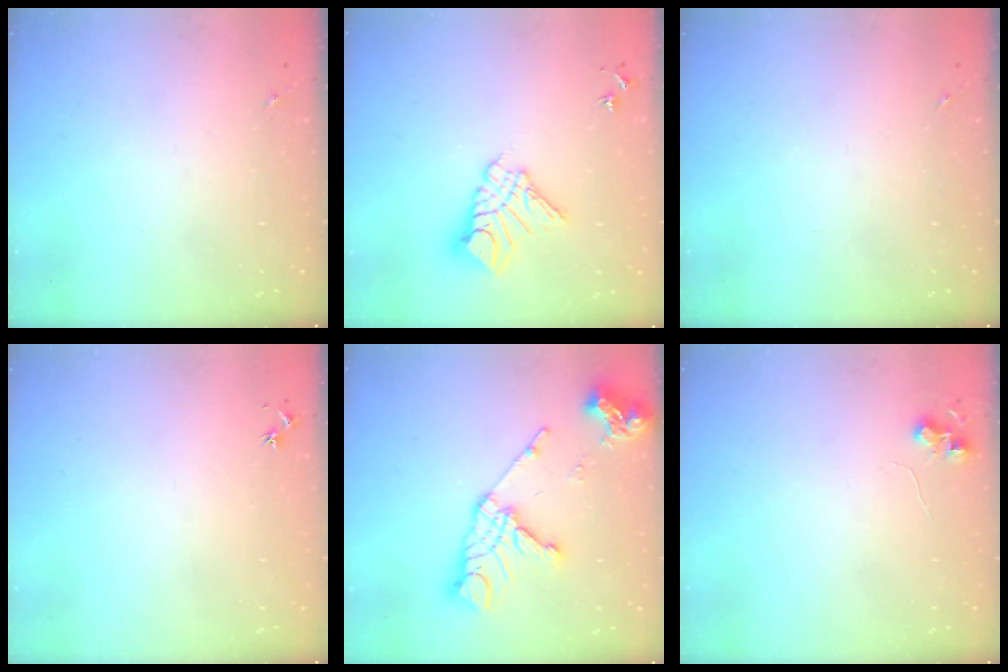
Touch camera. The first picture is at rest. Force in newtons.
{"total": 11.7, "press": 11.7, "slide": 1.2}
{"total": 0.0}
{"total": 2.5, "press": 2.5, "slide": 0.3}
{"total": 17.0, "press": 16.9, "slide": 1.8}
{"total": 6.0, "press": 5.9, "slide": 0.7}